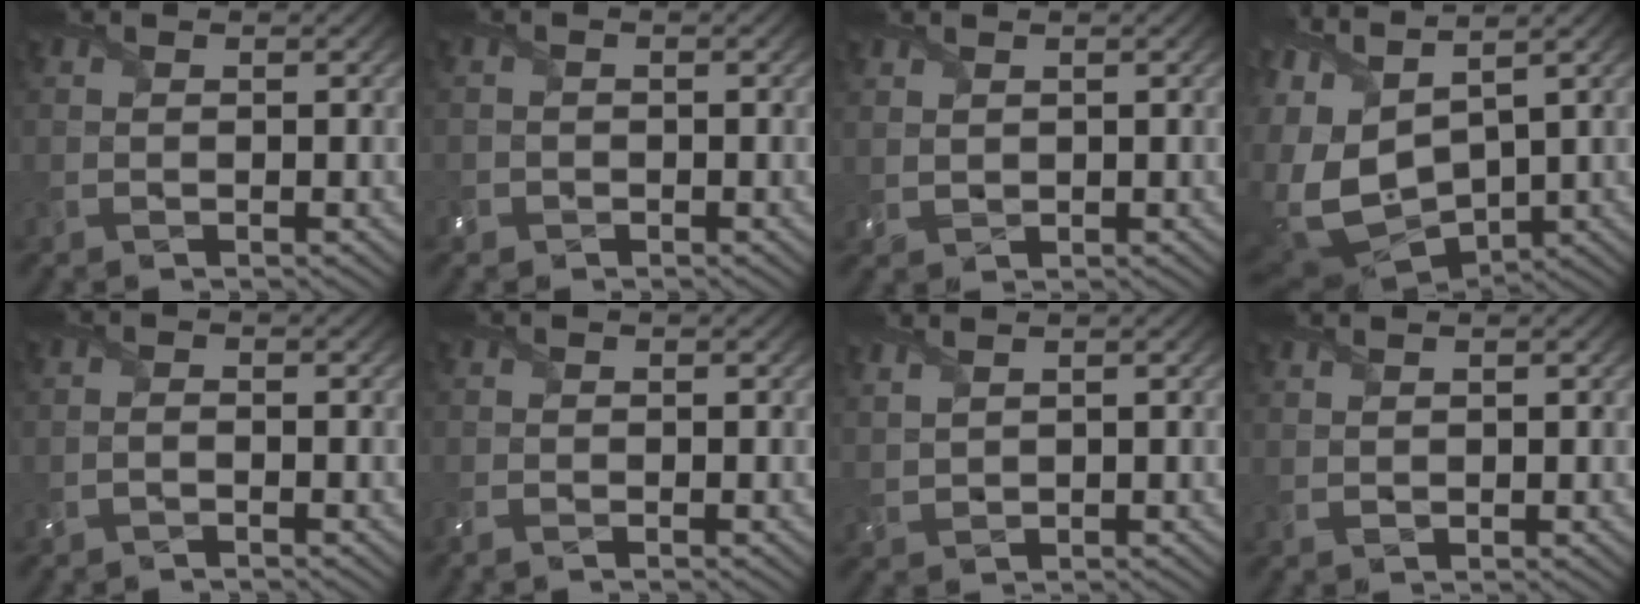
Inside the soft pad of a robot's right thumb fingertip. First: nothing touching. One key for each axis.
{"total": 1.7, "fx": -1.1, "fy": 1.2, "fz": 0.0, "tx": 0.001, "ty": -0.003, "tz": -0.025}
{"total": 1.2, "fx": 0.8, "fy": 0.7, "fz": 0.5, "tx": -0.015, "ty": -0.001, "tz": 0.023}
{"total": 13.6, "fx": -0.4, "fy": 7.7, "fz": 11.2, "tx": -0.282, "ty": -0.016, "tz": 0.020}
{"total": 1.5, "fx": -1.2, "fy": 0.3, "fz": 0.7, "tx": -0.011, "ty": 0.002, "tz": -0.025}
{"total": 1.4, "fx": -0.8, "fy": 0.7, "fz": 0.9, "tx": -0.026, "ty": -0.005, "tz": -0.020}
{"total": 2.5, "fx": 1.9, "fy": 0.8, "fz": 1.5, "tx": -0.034, "ty": 0.002, "tz": 0.041}
{"total": 1.0, "fx": 0.7, "fy": 0.3, "fz": 0.7, "tx": -0.011, "ty": -0.003, "tz": 0.022}